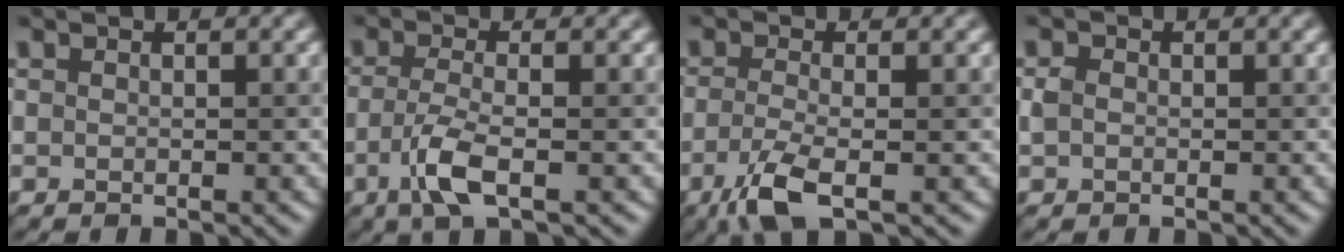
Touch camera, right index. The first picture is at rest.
{"total": 3.2, "force": [-1.3, 1.0, 2.8], "torque": [-0.064, 0.006, -0.020]}
{"total": 4.0, "force": [-2.0, 1.2, 3.3], "torque": [-0.070, -0.001, -0.039]}
{"total": 0.9, "force": [-0.1, 0.9, 0.2], "torque": [-0.004, 0.009, 0.004]}